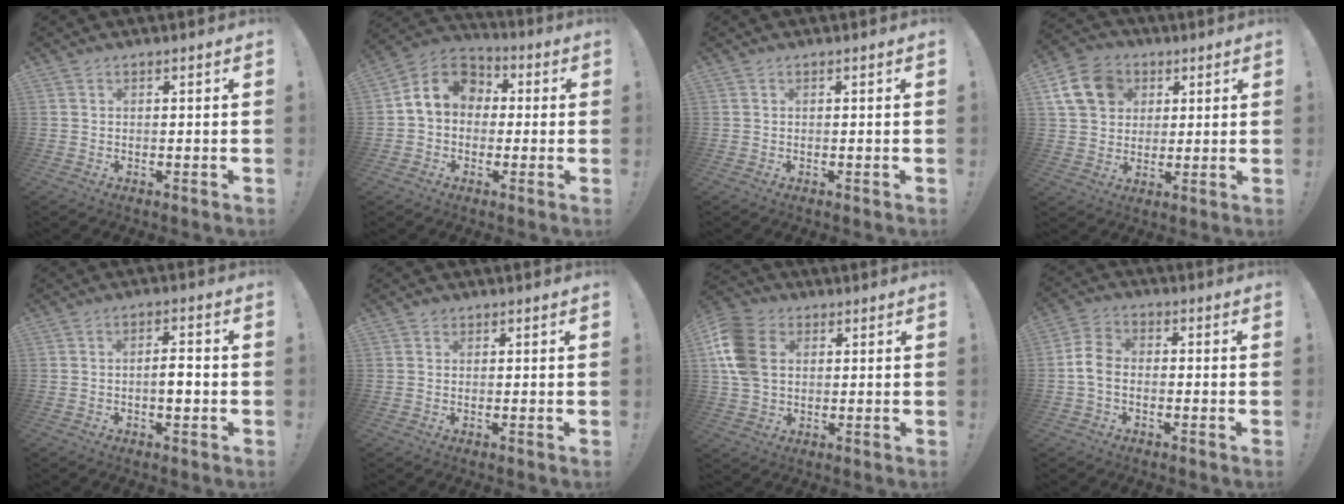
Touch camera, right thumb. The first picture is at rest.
{"total": 10.5, "force": [1.6, 8.8, 5.6], "torque": [-0.080, 0.011, 0.039]}
{"total": 0.0}
{"total": 14.4, "force": [5.1, 11.7, 6.5], "torque": [-0.103, -0.013, 0.105]}
{"total": 4.1, "force": [-1.1, 1.3, 3.8], "torque": [-0.050, 0.001, -0.025]}
{"total": 1.3, "force": [1.0, 0.8, 0.1], "torque": [0.005, 0.000, 0.016]}
{"total": 14.1, "force": [2.8, 10.6, 8.8], "torque": [-0.181, 0.005, 0.056]}
{"total": 6.8, "force": [-1.4, 4.7, 4.6], "torque": [-0.095, 0.014, -0.020]}